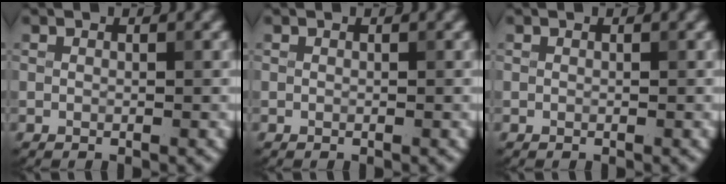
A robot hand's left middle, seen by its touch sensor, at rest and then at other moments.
{"total": 0.0}
{"total": 0.0}